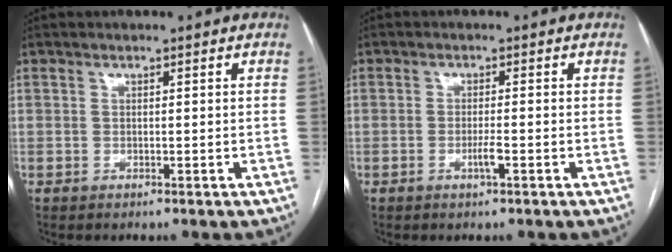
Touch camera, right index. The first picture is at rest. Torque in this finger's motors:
{"motor_torque": [0.67, -0.04, 0.30, 0.06]}